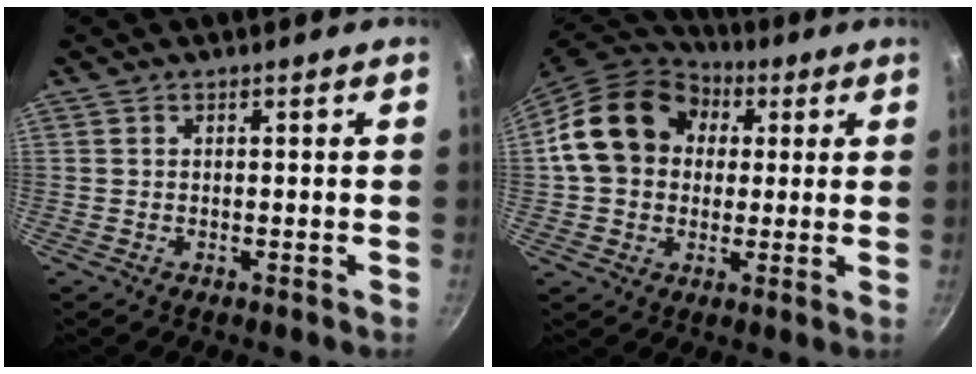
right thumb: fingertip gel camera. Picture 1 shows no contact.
{"total": 18.0, "force": [3.4, 14.5, 10.2], "torque": [-0.157, 0.031, 0.047]}